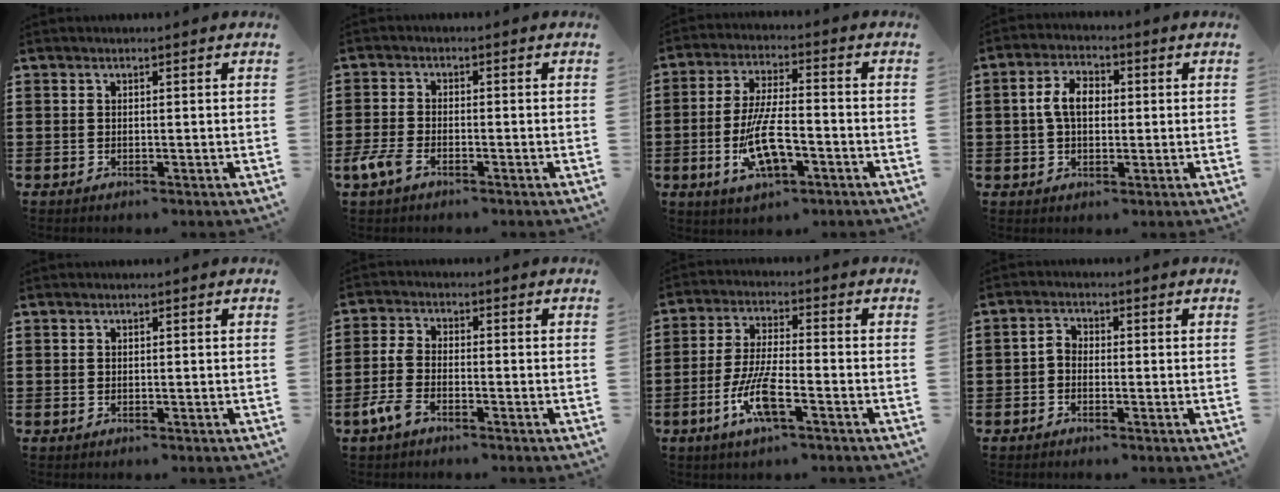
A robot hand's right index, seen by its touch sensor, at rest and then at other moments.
{"total": 3.4, "force": [-2.2, 1.4, 2.2], "torque": [-0.067, -0.005, -0.049]}
{"total": 10.0, "force": [-3.1, 3.6, 8.8], "torque": [-0.188, -0.011, -0.058]}
{"total": 5.6, "force": [0.5, 3.4, 4.4], "torque": [-0.101, 0.012, 0.003]}
{"total": 0.0}
{"total": 4.0, "force": [-2.5, 1.6, 2.7], "torque": [-0.076, 0.002, -0.056]}
{"total": 7.9, "force": [-3.4, 1.8, 6.8], "torque": [-0.157, -0.015, -0.069]}
{"total": 1.9, "force": [-0.8, 1.2, 1.2], "torque": [-0.032, 0.003, -0.019]}